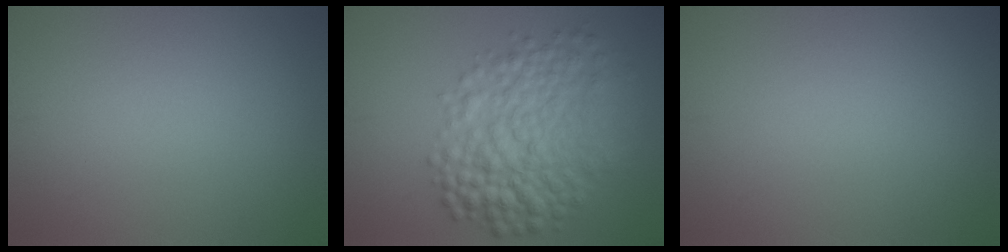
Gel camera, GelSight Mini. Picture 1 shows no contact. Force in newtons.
{"total": 7.5, "press": 7.5, "slide": 0.1}
{"total": 0.0}